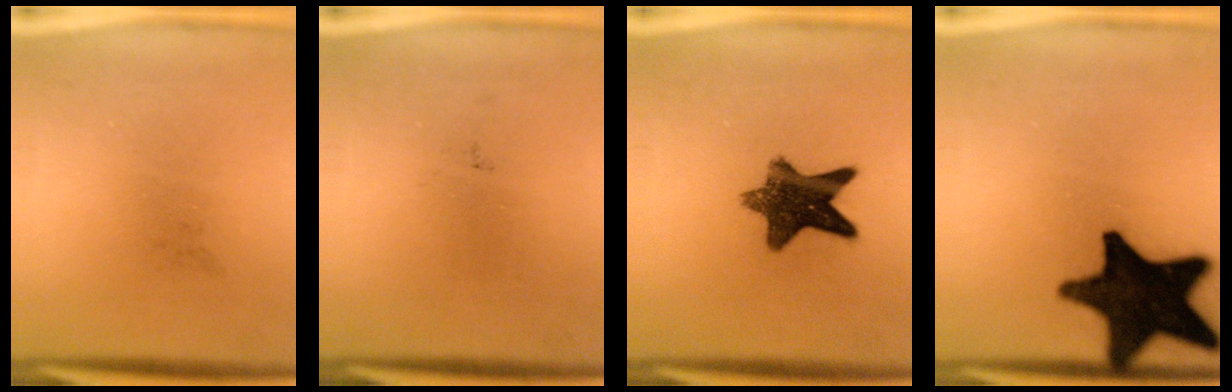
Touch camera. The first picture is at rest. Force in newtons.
{"total": 0.0}
{"total": 10.7}
{"total": 19.8}